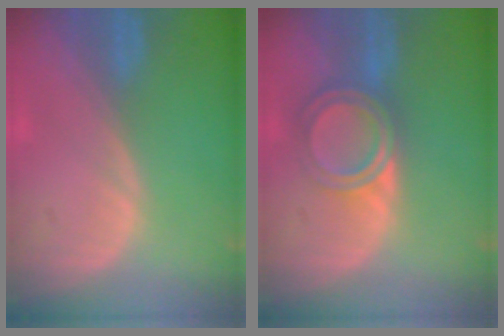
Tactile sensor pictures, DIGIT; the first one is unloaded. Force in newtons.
{"total": 6.4, "press": 5.4, "slide": 3.4}